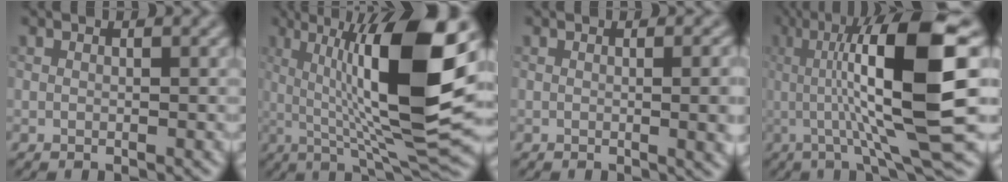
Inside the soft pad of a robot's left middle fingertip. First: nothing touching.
{"total": 12.9, "force": [1.8, 2.5, 12.5], "torque": [-0.199, 0.006, 0.040]}
{"total": 5.3, "force": [0.2, 2.3, 4.8], "torque": [-0.018, 0.020, 0.008]}
{"total": 12.2, "force": [0.4, 1.9, 12.0], "torque": [-0.189, 0.011, 0.022]}